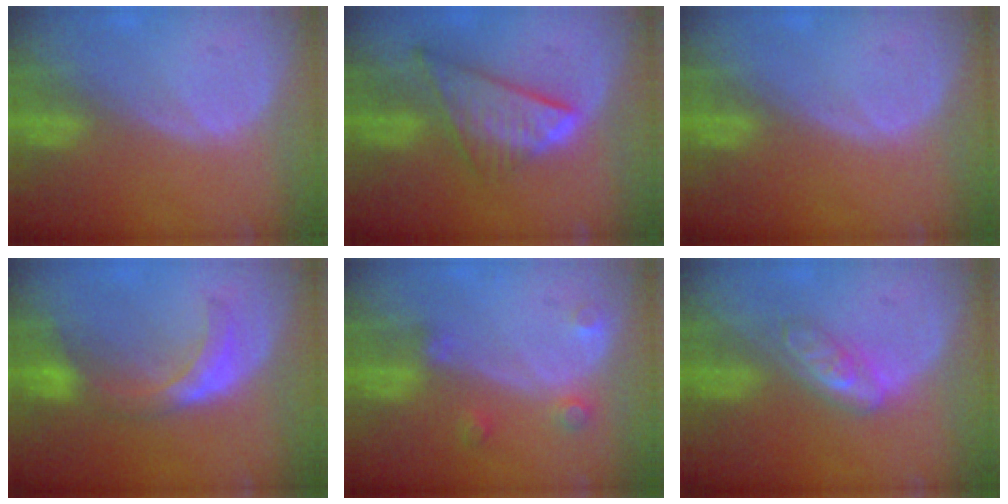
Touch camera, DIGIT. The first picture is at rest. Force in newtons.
{"total": 8.8, "press": 7.5, "slide": 4.5}
{"total": 0.0}
{"total": 5.9, "press": 5.8, "slide": 1.0}
{"total": 2.9, "press": 2.8, "slide": 0.8}
{"total": 4.7, "press": 4.2, "slide": 2.2}